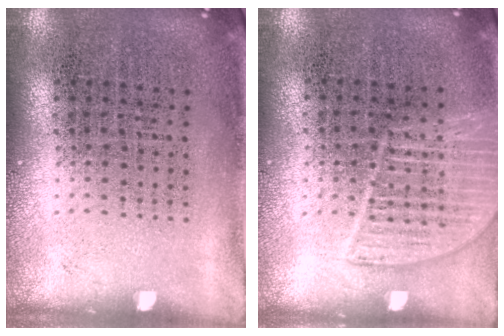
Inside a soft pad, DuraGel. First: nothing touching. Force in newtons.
{"total": 1.4, "press": 1.3, "slide": 0.6}